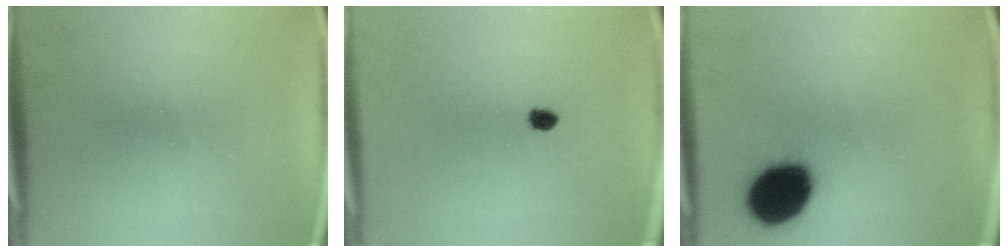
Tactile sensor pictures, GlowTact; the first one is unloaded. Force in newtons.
{"total": 1.7}
{"total": 17.3}